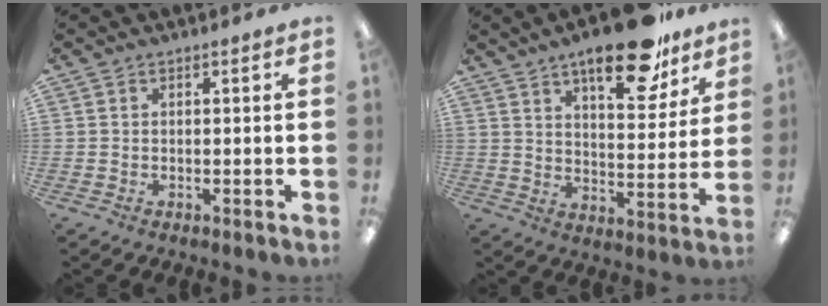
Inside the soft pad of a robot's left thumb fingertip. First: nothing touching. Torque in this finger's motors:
{"motor_torque": [0.33, 0.48, 1.15, -1.63, 0.10]}